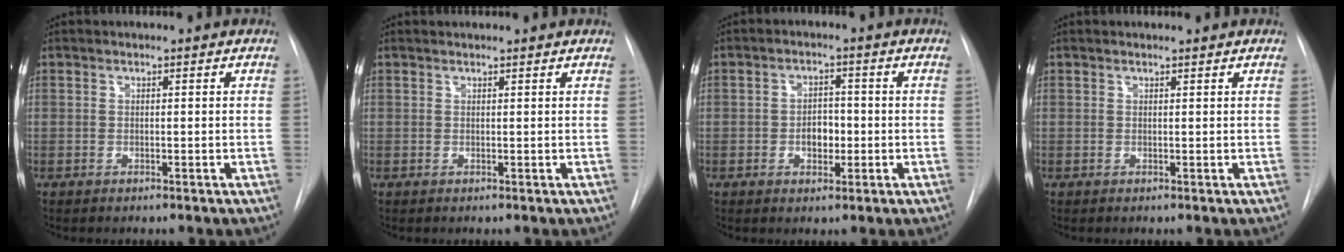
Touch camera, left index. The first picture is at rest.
{"total": 2.6, "force": [2.5, 0.2, 0.7], "torque": [-0.012, 0.024, 0.032]}
{"total": 3.6, "force": [-0.7, 2.4, 2.6], "torque": [-0.038, 0.006, -0.008]}
{"total": 1.0, "force": [1.0, 0.0, 0.1], "torque": [-0.007, 0.005, 0.016]}